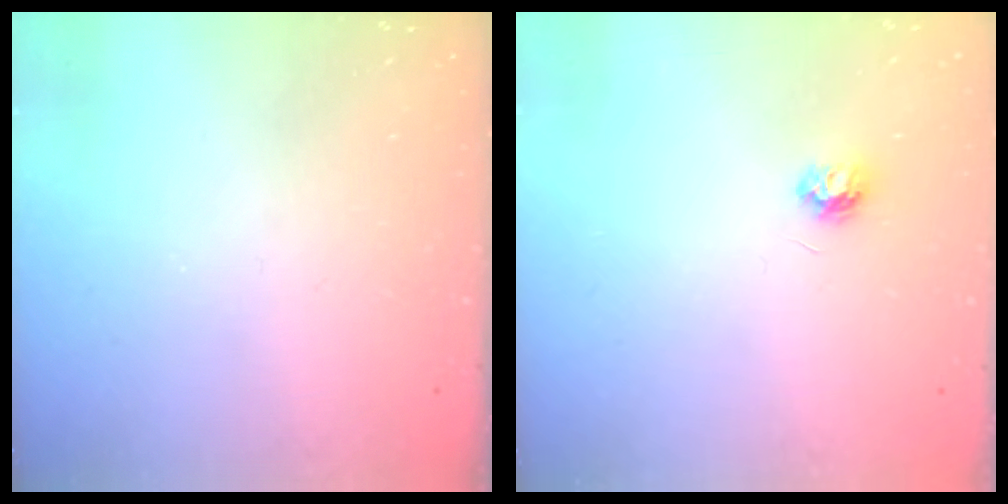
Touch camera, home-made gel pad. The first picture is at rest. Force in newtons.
{"total": 3.8, "press": 3.8, "slide": 0.5}